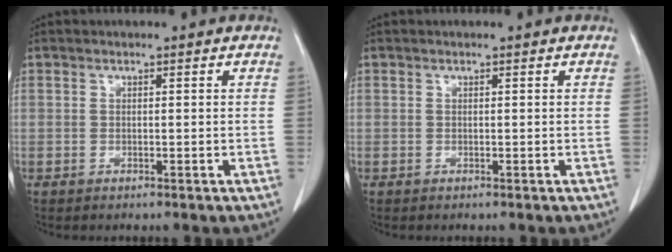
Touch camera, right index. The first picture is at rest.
{"total": 0.0}